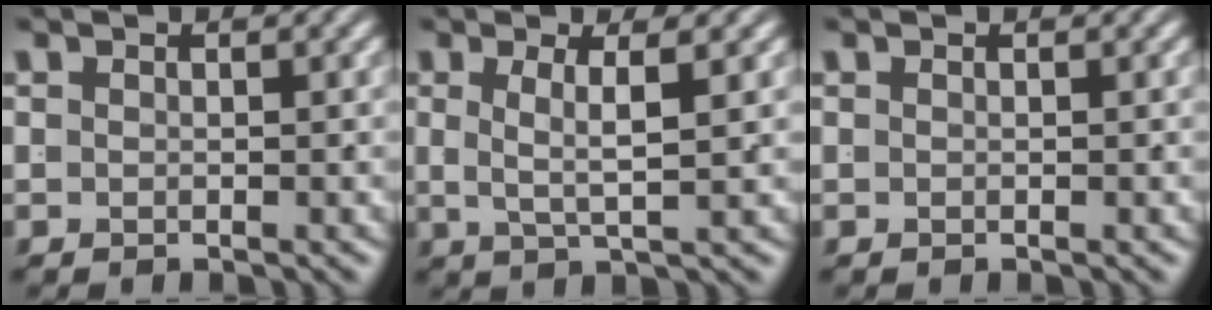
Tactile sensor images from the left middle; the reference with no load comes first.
{"total": 2.9, "force": [0.7, -0.2, 2.8], "torque": [-0.046, -0.007, 0.017]}
{"total": 0.0}